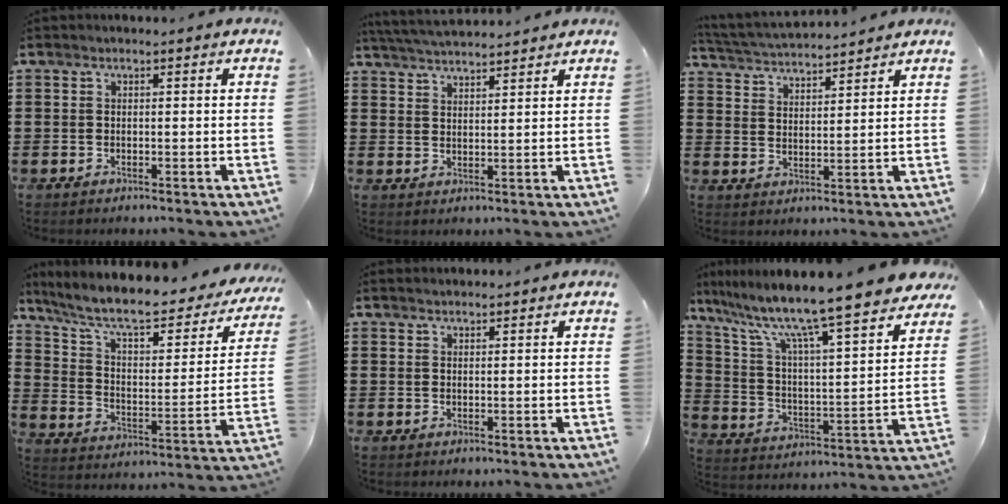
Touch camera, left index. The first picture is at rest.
{"total": 3.9, "force": [3.8, -0.2, 0.5], "torque": [-0.022, -0.012, 0.070]}
{"total": 3.9, "force": [3.9, 0.0, 0.4], "torque": [-0.025, -0.020, 0.066]}
{"total": 9.4, "force": [7.4, 1.7, 5.6], "torque": [-0.138, -0.049, 0.124]}
{"total": 1.1, "force": [1.1, 0.1, -0.1], "torque": [0.000, -0.001, 0.021]}
{"total": 11.2, "force": [9.5, 0.0, 6.0], "torque": [-0.155, -0.073, 0.154]}